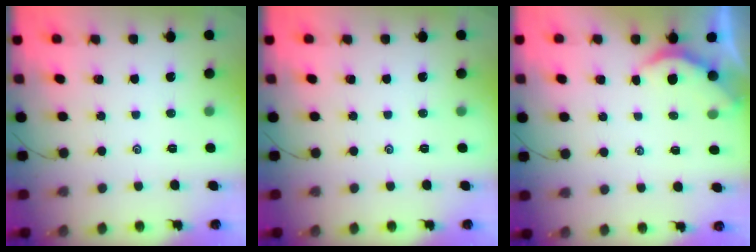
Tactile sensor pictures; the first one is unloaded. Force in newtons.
{"total": 0.0}
{"total": 2.6, "press": 2.5, "slide": 0.2}